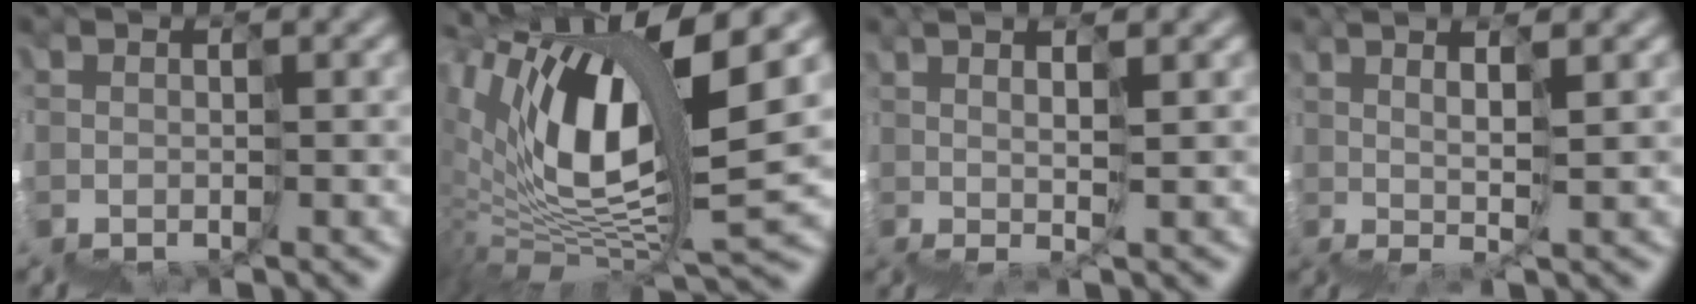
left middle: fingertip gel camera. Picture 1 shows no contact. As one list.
[{"total": 10.7, "force": [6.6, 0.9, 8.4], "torque": [-0.155, 0.027, 0.124]}, {"total": 2.9, "force": [2.1, -1.5, 1.4], "torque": [0.020, 0.023, 0.040]}, {"total": 3.4, "force": [2.6, -2.1, 0.5], "torque": [0.029, 0.026, 0.045]}]